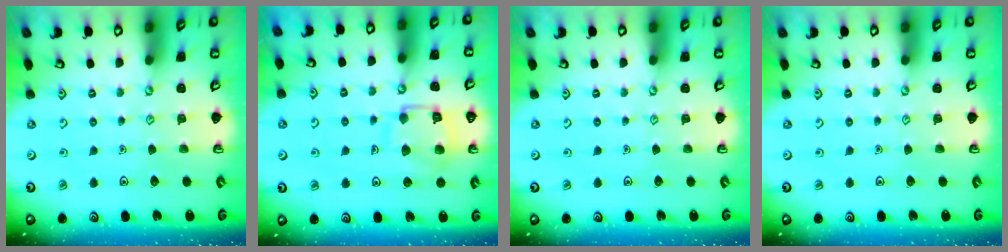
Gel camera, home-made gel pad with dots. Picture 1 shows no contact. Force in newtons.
{"total": 12.8, "press": 12.7, "slide": 1.3}
{"total": 0.0}
{"total": 0.0}